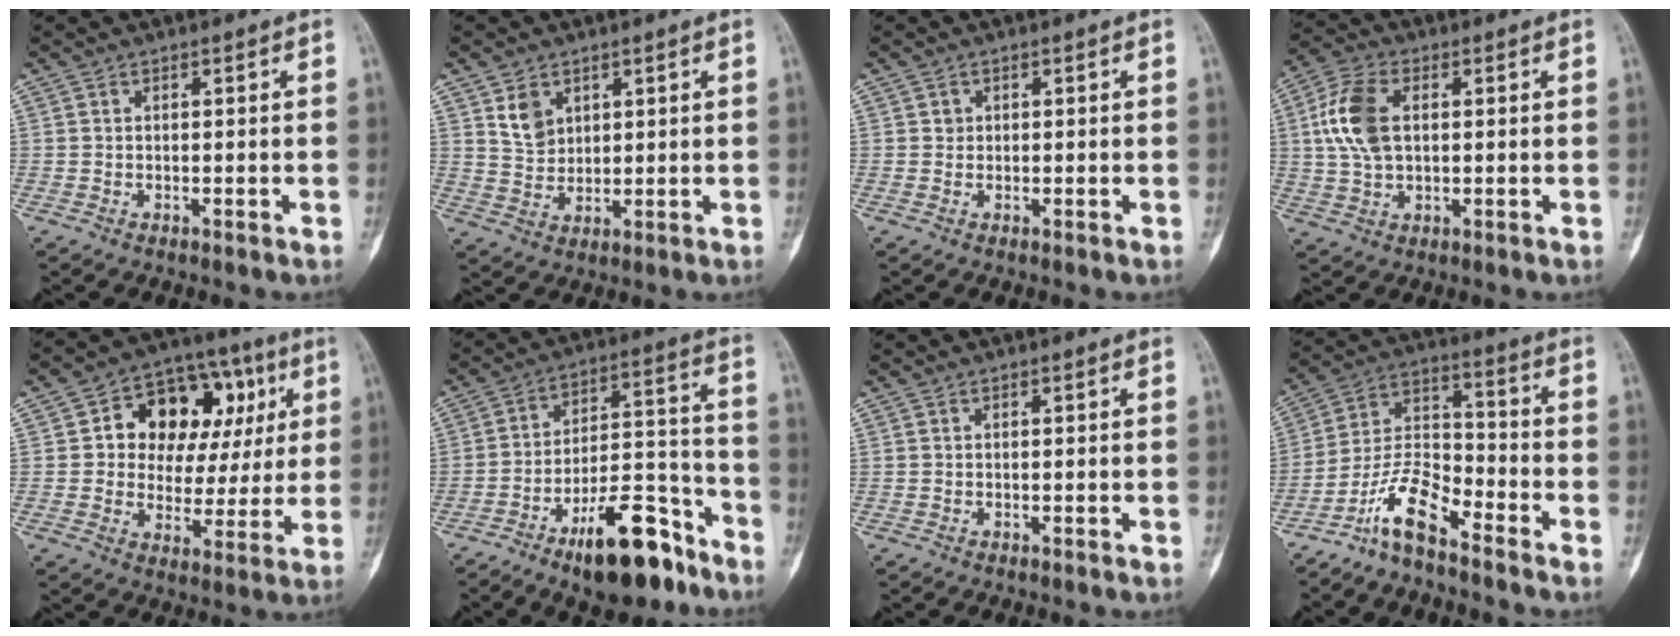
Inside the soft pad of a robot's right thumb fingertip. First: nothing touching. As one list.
[{"total": 5.1, "force": [2.7, 3.6, 2.4], "torque": [-0.029, -0.020, 0.060]}, {"total": 1.0, "force": [0.3, 0.9, 0.2], "torque": [0.004, 0.001, 0.004]}, {"total": 10.5, "force": [1.8, 6.2, 8.2], "torque": [-0.175, 0.010, 0.035]}, {"total": 18.1, "force": [4.8, 12.5, 12.2], "torque": [-0.114, 0.026, 0.074]}, {"total": 17.6, "force": [-11.2, 6.9, 11.8], "torque": [-0.154, 0.091, -0.177]}, {"total": 0.0}, {"total": 9.8, "force": [-7.4, 2.9, 5.7], "torque": [-0.108, 0.076, -0.151]}]